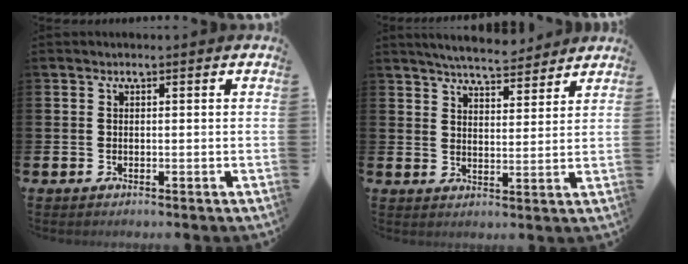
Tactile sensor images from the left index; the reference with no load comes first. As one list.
[{"total": 5.8, "force": [5.6, 0.7, 1.1], "torque": [-0.025, -0.031, 0.099]}]